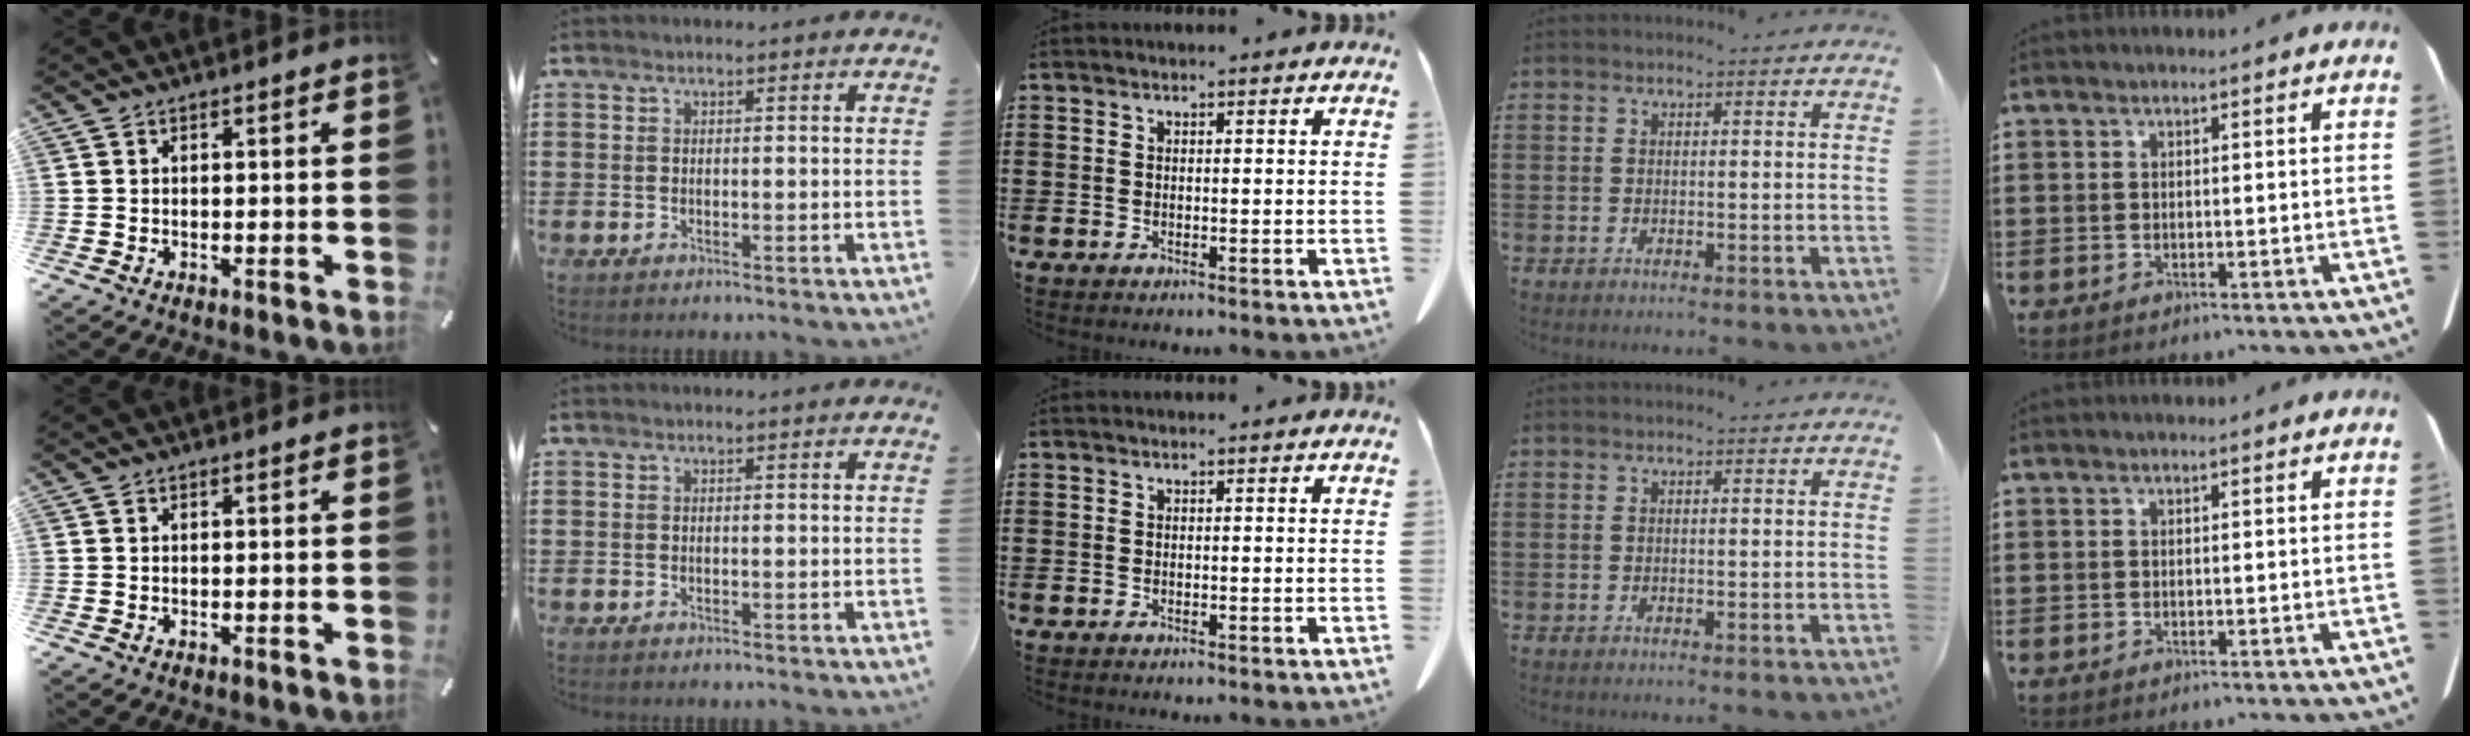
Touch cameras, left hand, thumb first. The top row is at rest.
{}